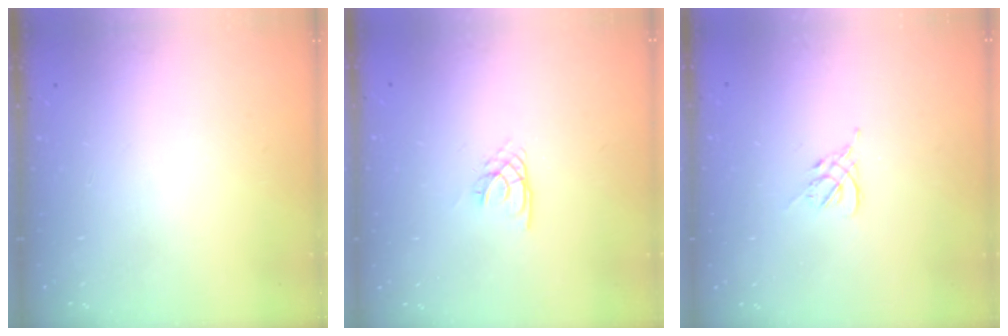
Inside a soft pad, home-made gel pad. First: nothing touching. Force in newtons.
{"total": 2.2, "press": 2.2, "slide": 0.3}
{"total": 1.2, "press": 1.1, "slide": 0.5}